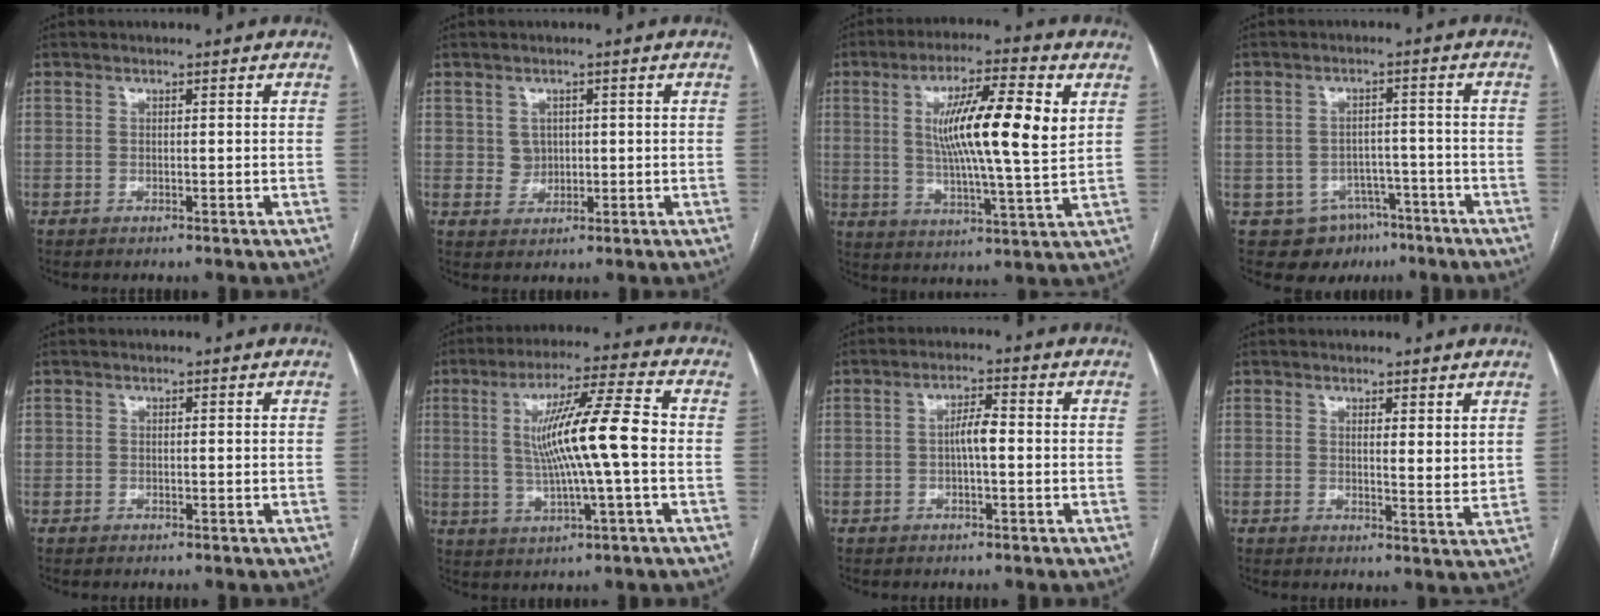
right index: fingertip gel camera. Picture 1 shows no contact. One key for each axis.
{"total": 2.8, "fx": 0.6, "fy": 2.5, "fz": 1.0, "tx": -0.016, "ty": 0.003, "tz": 0.014}
{"total": 14.6, "fx": 3.6, "fy": 1.4, "fz": 14.1, "tx": -0.245, "ty": 0.006, "tz": 0.054}
{"total": 7.3, "fx": -4.4, "fy": 5.6, "fz": 1.6, "tx": -0.014, "ty": 0.014, "tz": -0.053}
{"total": 0.0}
{"total": 12.4, "fx": 0.3, "fy": 0.0, "fz": 12.4, "tx": -0.220, "ty": 0.009, "tz": 0.005}
{"total": 3.4, "fx": -0.3, "fy": 0.8, "fz": 3.2, "tx": -0.056, "ty": 0.010, "tz": -0.005}
{"total": 3.3, "fx": 1.8, "fy": 0.8, "fz": 2.6, "tx": -0.039, "ty": -0.017, "tz": 0.027}